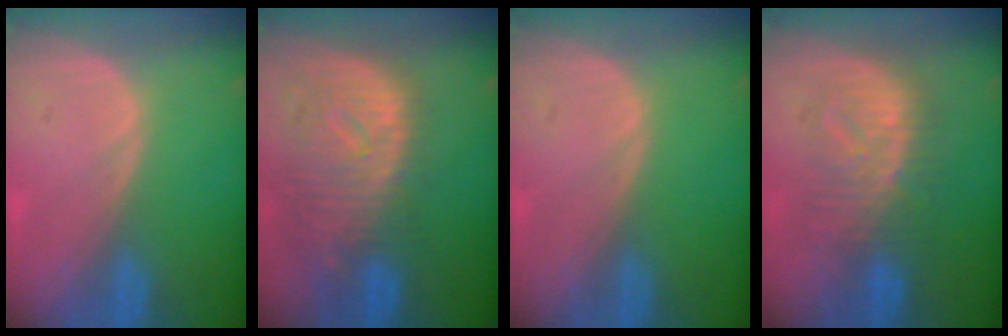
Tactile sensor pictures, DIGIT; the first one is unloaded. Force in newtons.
{"total": 11.5, "press": 9.9, "slide": 5.8}
{"total": 0.0}
{"total": 8.3, "press": 8.2, "slide": 0.8}